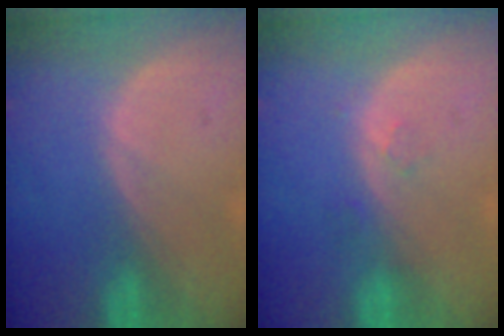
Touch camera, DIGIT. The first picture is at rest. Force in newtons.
{"total": 1.4, "press": 1.4, "slide": 0.1}